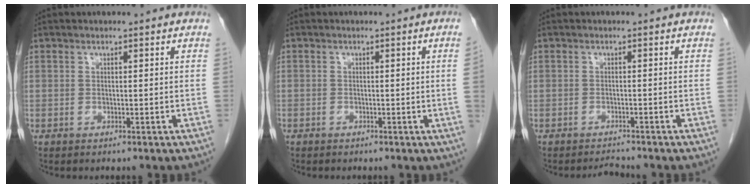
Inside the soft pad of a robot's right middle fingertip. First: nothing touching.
{"total": 1.5, "force": [-0.3, -0.6, 1.3], "torque": [-0.011, 0.001, -0.007]}
{"total": 1.5, "force": [-1.5, -0.3, -0.1], "torque": [-0.004, -0.013, -0.020]}